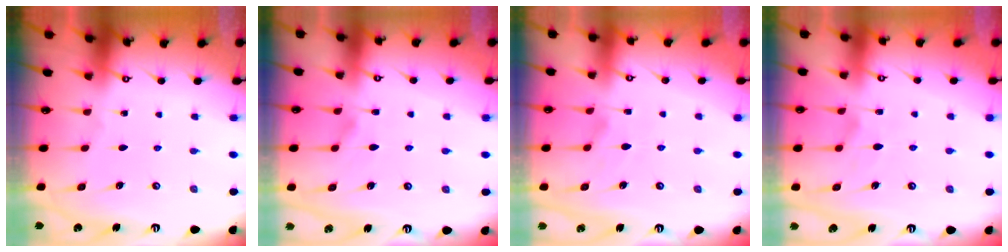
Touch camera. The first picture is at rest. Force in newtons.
{"total": 1.8, "press": 1.6, "slide": 0.9}
{"total": 2.4, "press": 2.1, "slide": 1.3}
{"total": 2.0, "press": 1.6, "slide": 1.2}